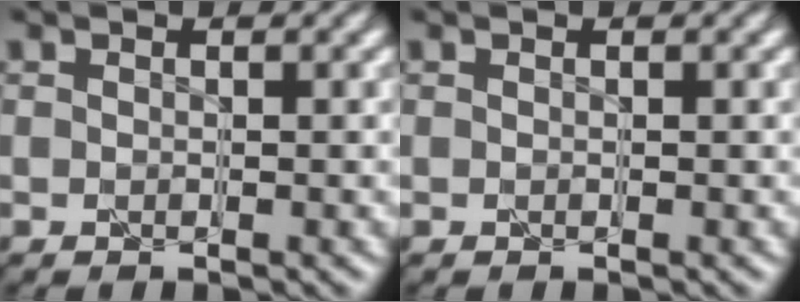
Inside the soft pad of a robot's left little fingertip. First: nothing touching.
{"total": 0.0}